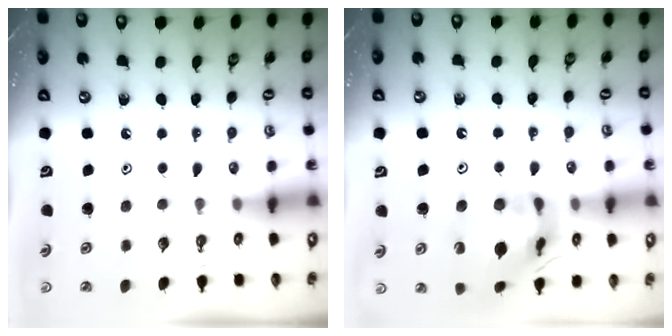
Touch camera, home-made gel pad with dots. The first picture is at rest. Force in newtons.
{"total": 14.4, "press": 14.3, "slide": 1.8}